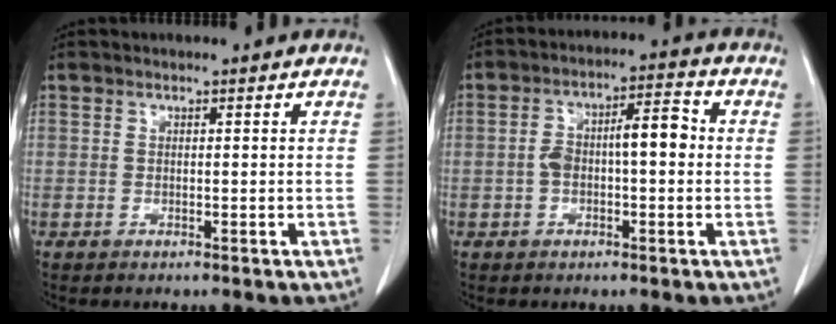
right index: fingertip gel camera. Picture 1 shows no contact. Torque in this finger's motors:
{"motor_torque": [0.20, 0.04, 0.18, 0.07]}